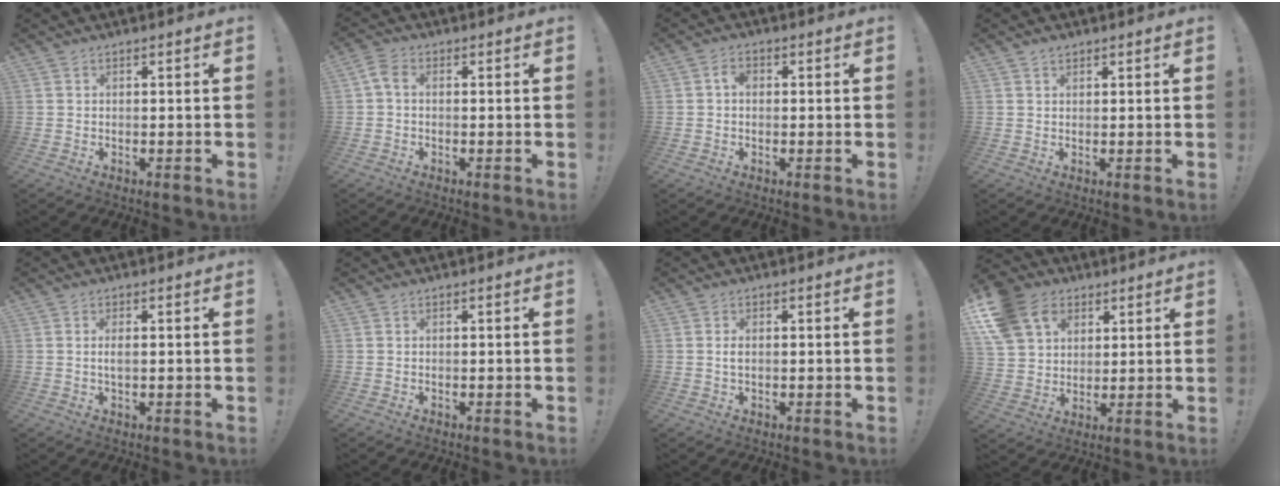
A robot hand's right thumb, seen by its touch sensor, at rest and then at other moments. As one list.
[{"total": 3.4, "force": [0.3, 2.2, 2.5], "torque": [-0.054, 0.006, 0.005]}, {"total": 6.8, "force": [1.0, 4.7, 4.8], "torque": [-0.092, 0.009, 0.018]}, {"total": 1.3, "force": [1.1, 0.7, 0.5], "torque": [-0.008, -0.003, 0.019]}, {"total": 1.7, "force": [0.0, 0.4, 1.6], "torque": [-0.025, -0.002, -0.001]}, {"total": 0.0}, {"total": 1.3, "force": [0.1, 0.6, 1.2], "torque": [-0.018, 0.000, 0.000]}, {"total": 15.5, "force": [6.7, 12.2, 6.8], "torque": [-0.128, -0.027, 0.135]}]